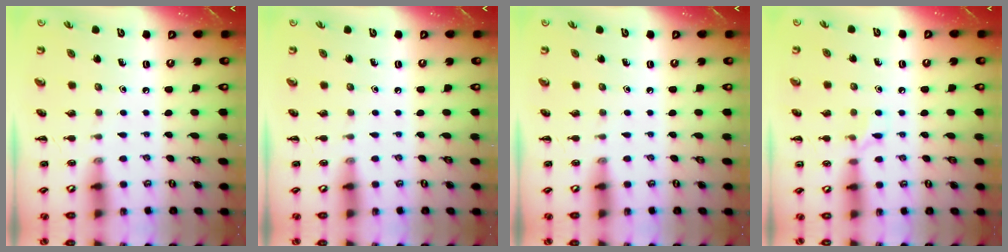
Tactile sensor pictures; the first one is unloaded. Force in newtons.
{"total": 0.0}
{"total": 0.0}
{"total": 5.0, "press": 4.7, "slide": 1.6}